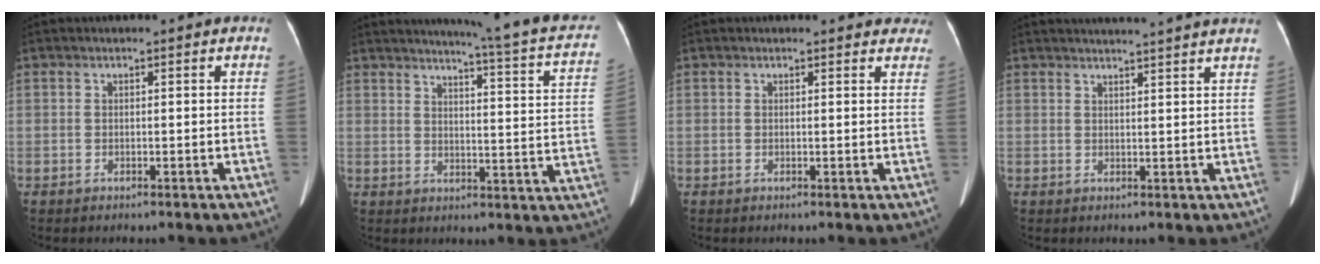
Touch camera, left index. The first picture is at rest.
{"total": 17.9, "force": [15.4, 0.4, 9.1], "torque": [-0.119, -0.052, 0.167]}
{"total": 7.2, "force": [6.7, 2.5, 1.2], "torque": [0.019, -0.002, 0.044]}
{"total": 11.8, "force": [11.0, -1.0, 4.1], "torque": [-0.059, -0.003, 0.122]}